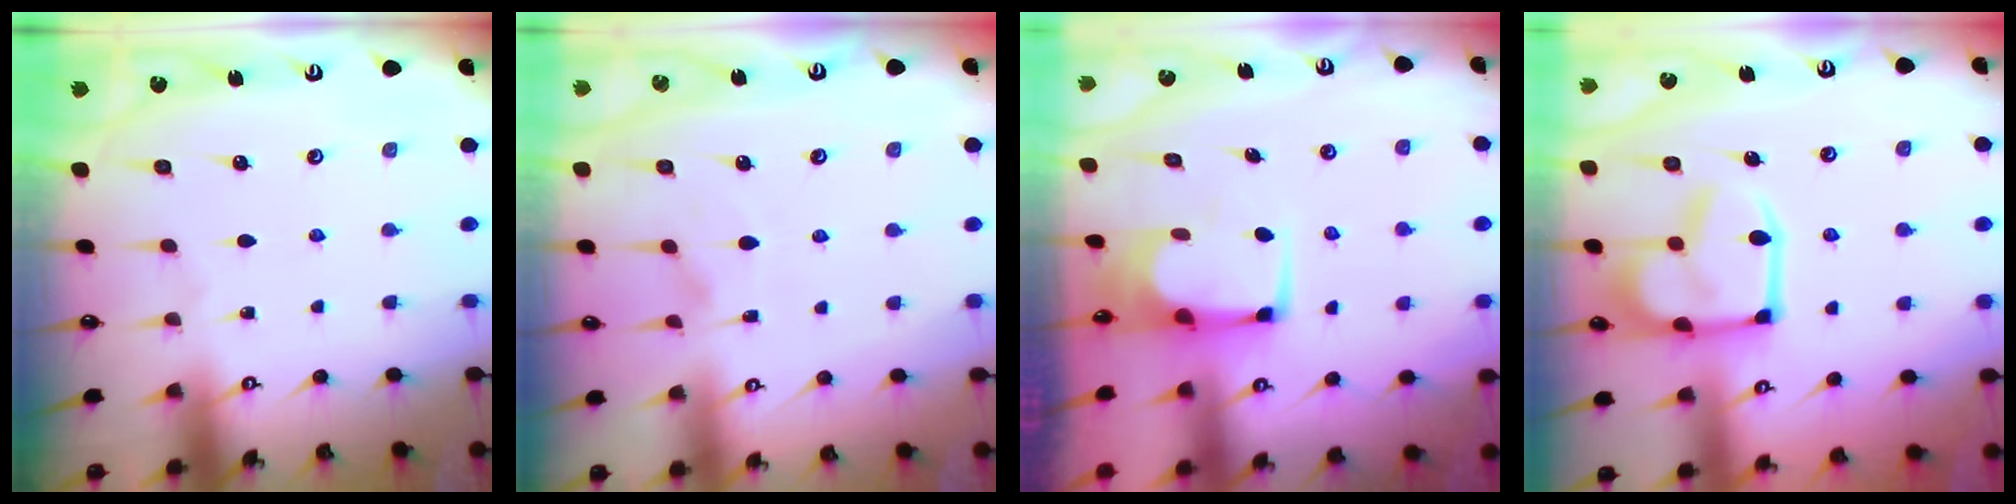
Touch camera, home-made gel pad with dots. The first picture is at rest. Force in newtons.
{"total": 3.0, "press": 2.8, "slide": 1.2}
{"total": 2.9, "press": 2.9, "slide": 0.2}
{"total": 12.1, "press": 12.0, "slide": 1.4}